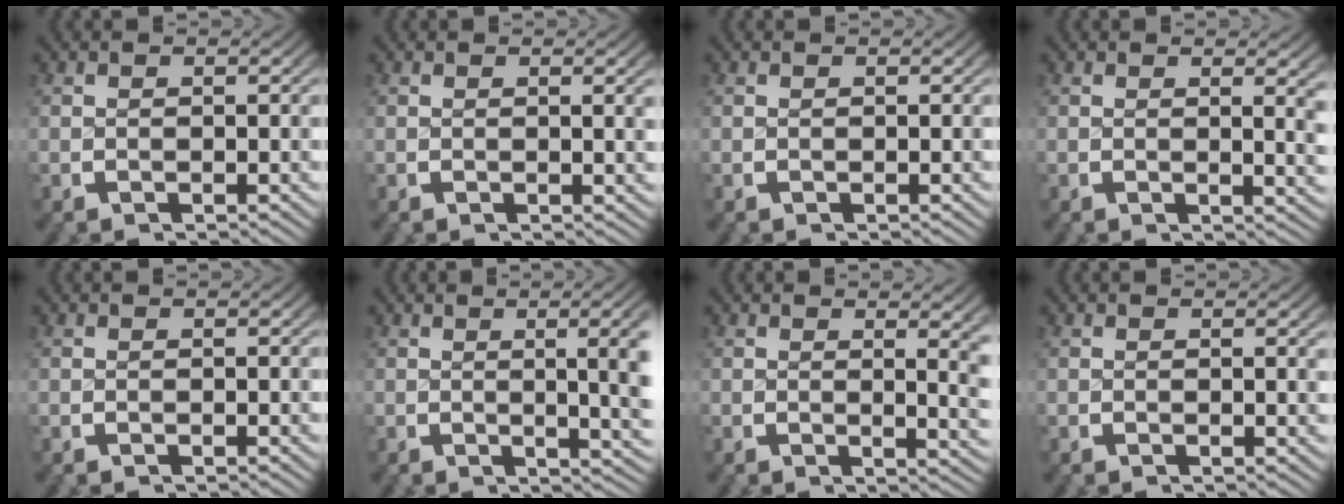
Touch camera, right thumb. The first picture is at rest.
{"total": 1.0, "force": [0.3, -0.1, 0.9], "torque": [-0.014, 0.000, 0.005]}
{"total": 0.0}
{"total": 2.2, "force": [0.8, 0.3, 2.0], "torque": [-0.022, -0.007, 0.012]}
{"total": 0.0}
{"total": 6.5, "force": [0.4, 2.4, 6.0], "torque": [-0.062, 0.006, 0.005]}
{"total": 3.2, "force": [0.9, 0.7, 3.0], "torque": [-0.032, -0.007, 0.015]}
{"total": 0.6, "force": [0.3, -0.1, 0.5], "torque": [-0.008, -0.001, 0.005]}